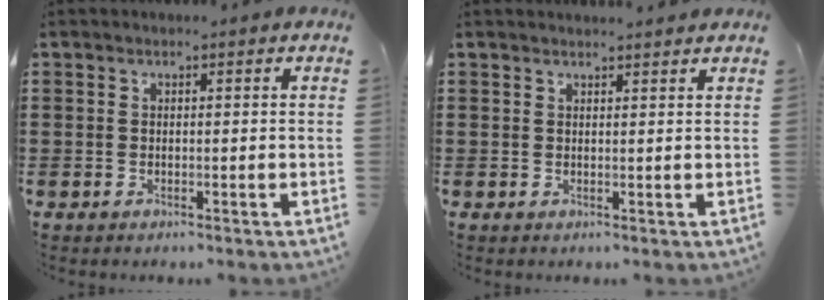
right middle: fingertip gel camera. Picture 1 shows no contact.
{"total": 1.3, "force": [1.2, -0.1, 0.3], "torque": [0.001, -0.005, 0.021]}